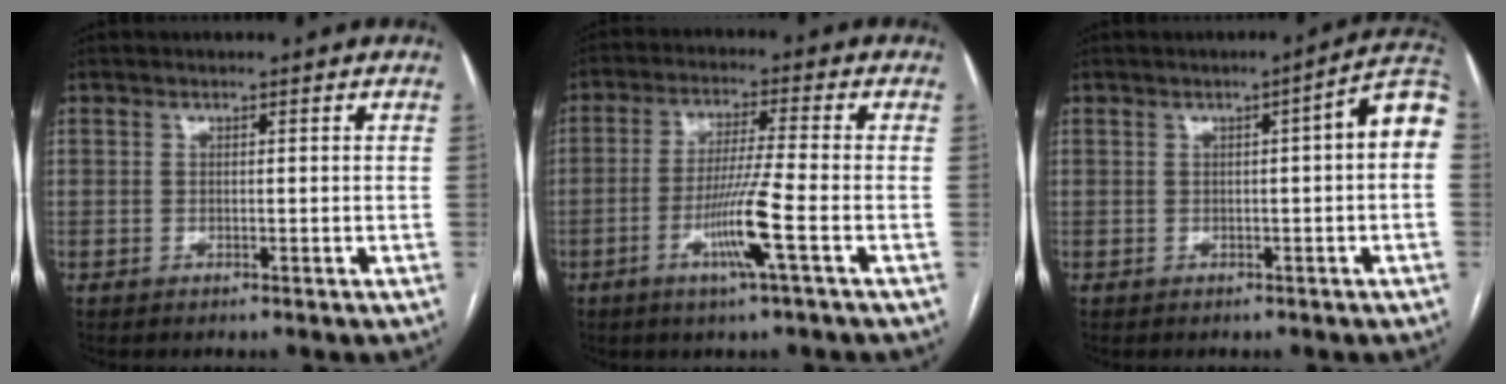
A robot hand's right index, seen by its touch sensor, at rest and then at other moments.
{"total": 8.1, "force": [-3.1, -1.1, 7.4], "torque": [-0.142, -0.011, -0.061]}
{"total": 5.9, "force": [0.4, 0.4, 5.8], "torque": [-0.065, 0.017, -0.002]}